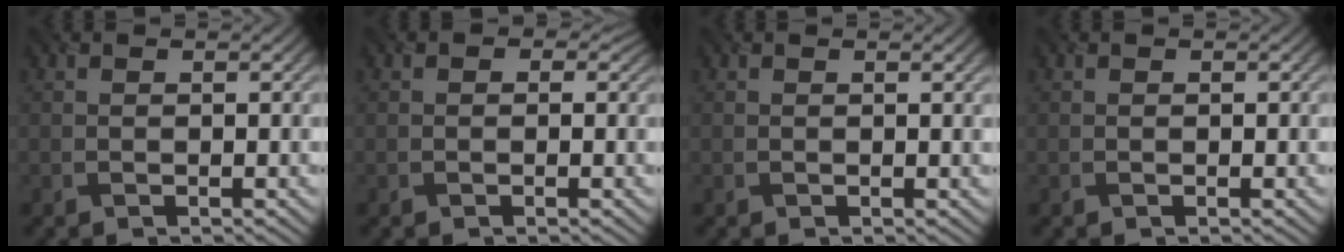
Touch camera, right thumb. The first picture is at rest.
{"total": 1.2, "force": [0.1, 1.0, 0.6], "torque": [-0.003, -0.003, -0.001]}
{"total": 0.9, "force": [0.5, 0.1, 0.8], "torque": [-0.010, 0.000, 0.007]}
{"total": 0.0}